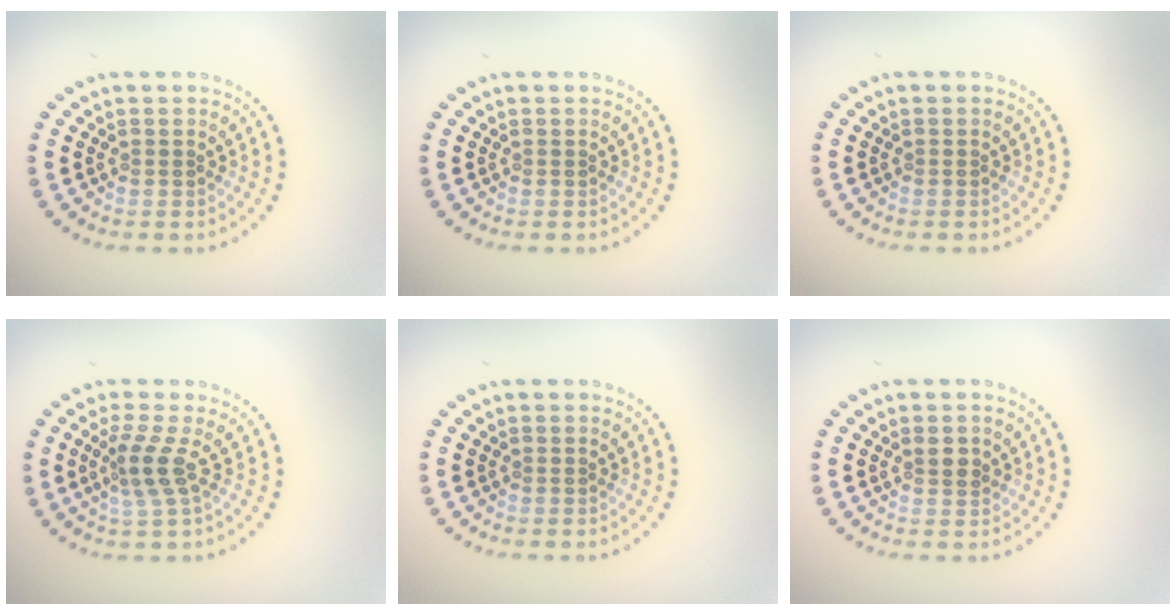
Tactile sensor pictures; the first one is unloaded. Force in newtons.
{"total": 0.0}
{"total": 0.0}
{"total": 2.6, "press": 1.9, "slide": 1.8}
{"total": 0.0}
{"total": 1.4, "press": 1.3, "slide": 0.6}